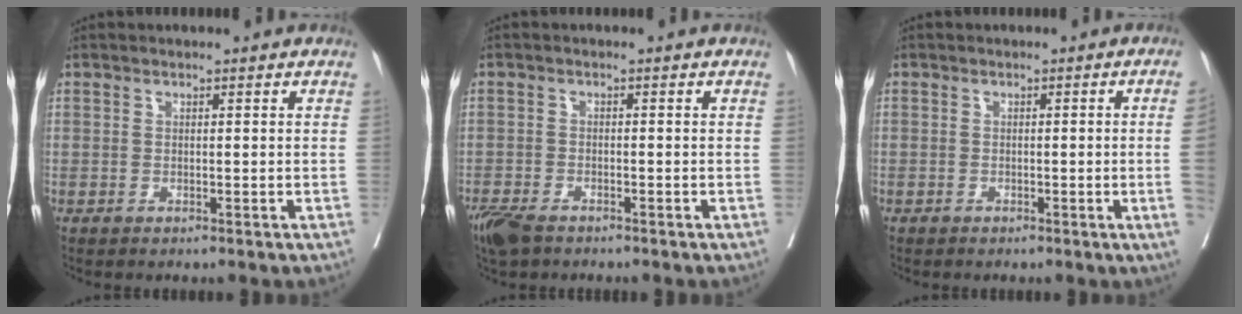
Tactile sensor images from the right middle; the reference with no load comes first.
{"total": 4.8, "force": [-3.8, 1.8, 2.4], "torque": [-0.047, -0.009, -0.068]}
{"total": 2.7, "force": [-0.5, -0.9, 2.5], "torque": [-0.030, -0.003, -0.008]}